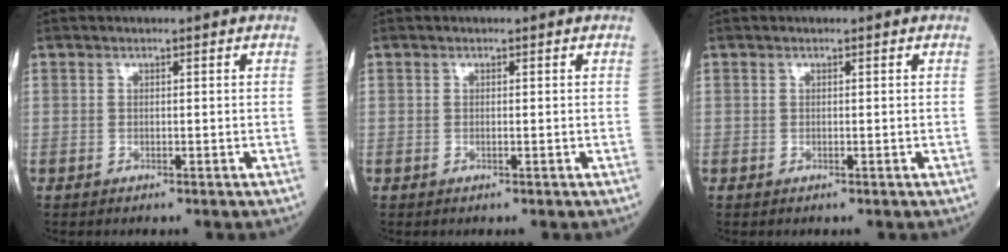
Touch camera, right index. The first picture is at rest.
{"total": 0.0}
{"total": 0.0}